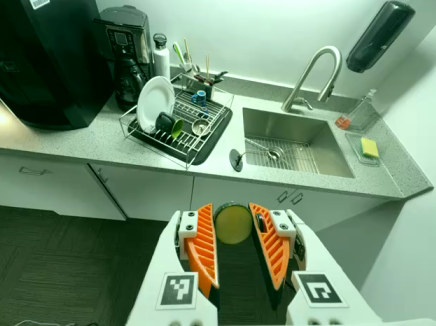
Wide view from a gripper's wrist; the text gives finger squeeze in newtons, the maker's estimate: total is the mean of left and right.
{"total": 8.5, "left": 8.8, "right": 8.3}